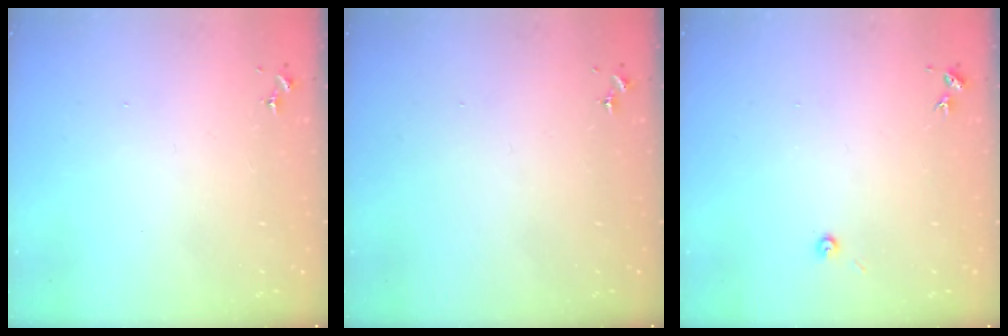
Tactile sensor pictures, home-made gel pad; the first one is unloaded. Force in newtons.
{"total": 0.0}
{"total": 3.0, "press": 3.0, "slide": 0.3}